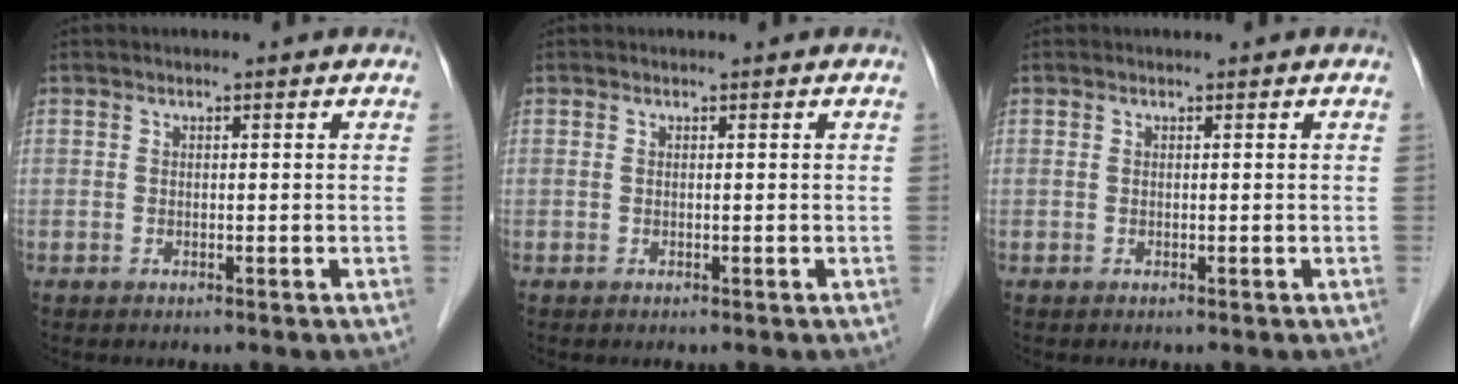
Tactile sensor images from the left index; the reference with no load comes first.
{"total": 0.0}
{"total": 0.0}